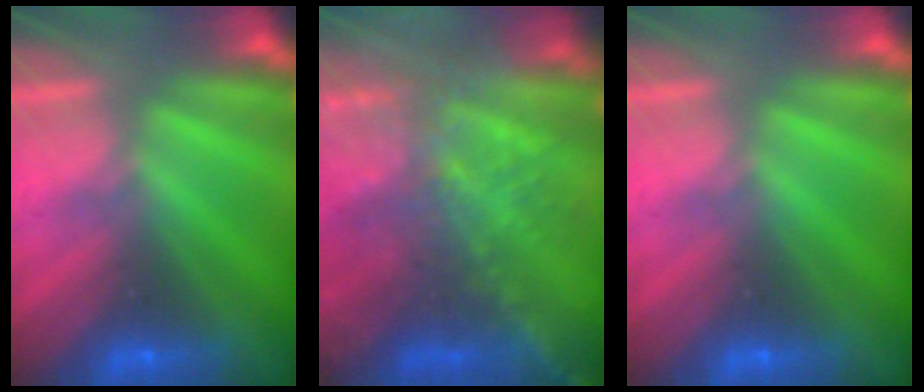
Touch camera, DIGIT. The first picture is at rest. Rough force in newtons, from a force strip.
{"total": 7.3}
{"total": 0.0}